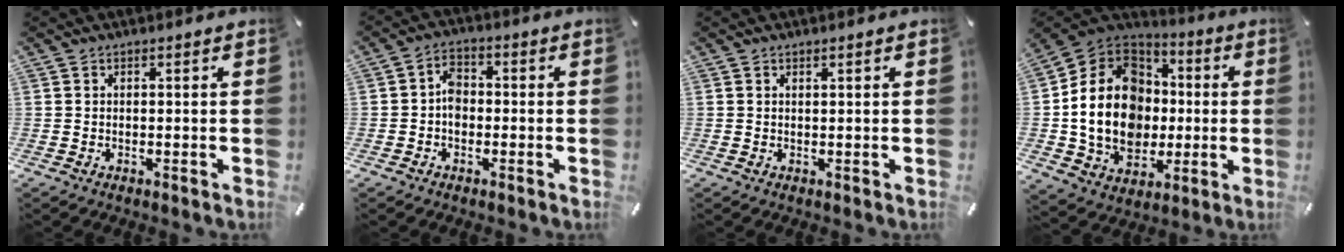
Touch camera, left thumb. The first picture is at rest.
{"total": 4.3, "force": [-0.9, 3.3, 2.6], "torque": [-0.047, 0.013, -0.016]}
{"total": 0.0}
{"total": 19.6, "force": [-1.2, 16.2, 10.8], "torque": [-0.231, 0.004, -0.018]}